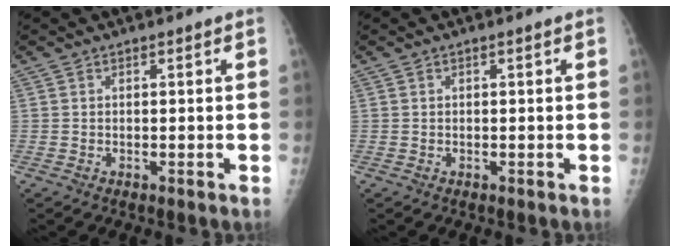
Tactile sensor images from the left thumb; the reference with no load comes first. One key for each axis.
{"total": 0.0}